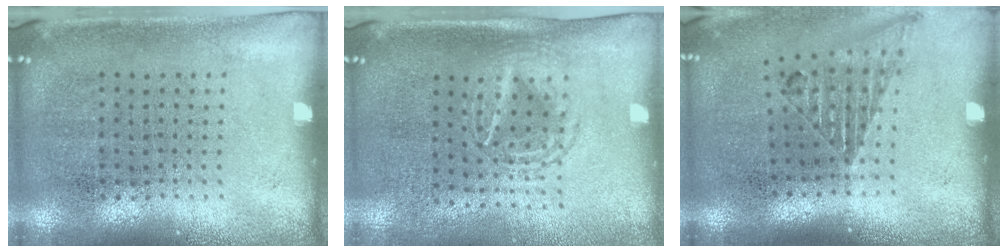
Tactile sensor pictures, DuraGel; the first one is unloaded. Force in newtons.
{"total": 1.6, "press": 1.3, "slide": 0.8}
{"total": 1.2, "press": 1.1, "slide": 0.4}